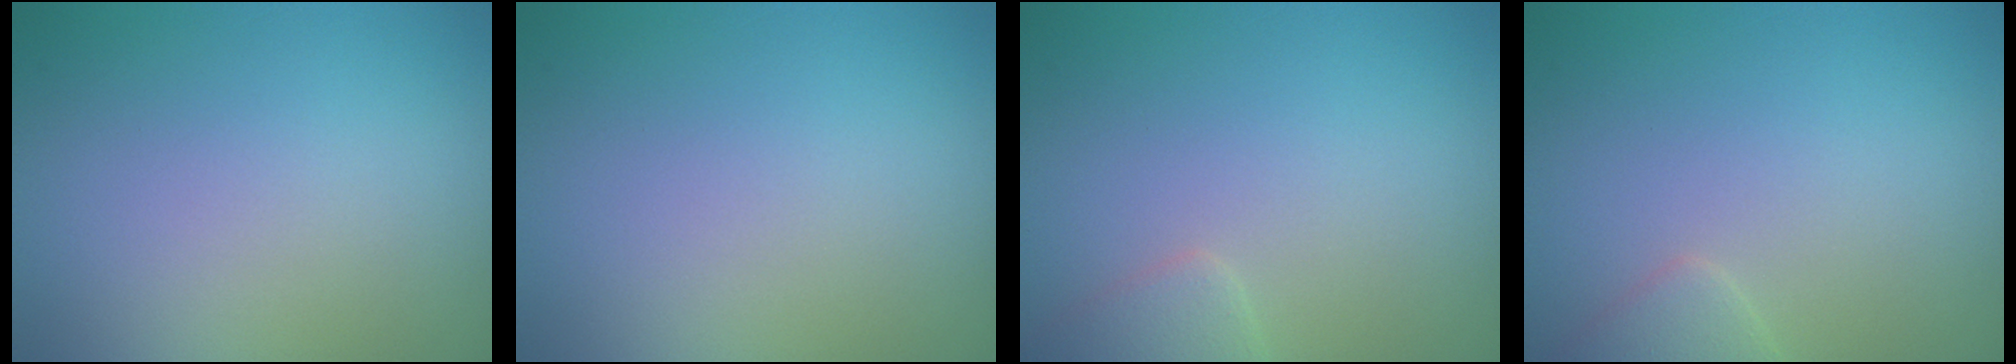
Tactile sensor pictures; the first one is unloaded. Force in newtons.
{"total": 0.0}
{"total": 1.8, "press": 1.8, "slide": 0.1}
{"total": 1.8, "press": 1.8, "slide": 0.1}